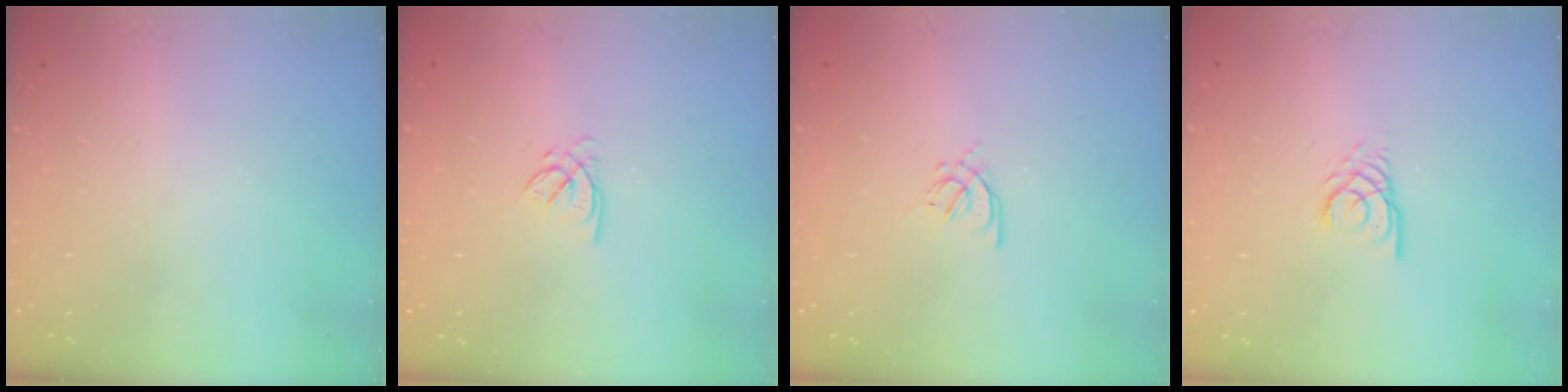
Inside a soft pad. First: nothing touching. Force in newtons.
{"total": 2.3, "press": 2.3, "slide": 0.3}
{"total": 2.9, "press": 2.8, "slide": 0.8}
{"total": 2.9, "press": 2.9, "slide": 0.1}